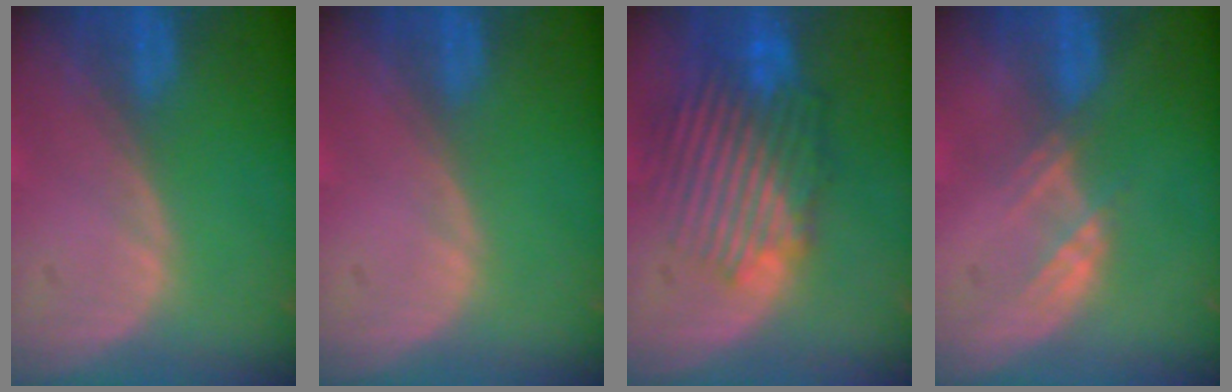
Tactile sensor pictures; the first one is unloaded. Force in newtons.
{"total": 0.0}
{"total": 10.2, "press": 9.1, "slide": 4.7}
{"total": 2.6, "press": 2.5, "slide": 0.7}